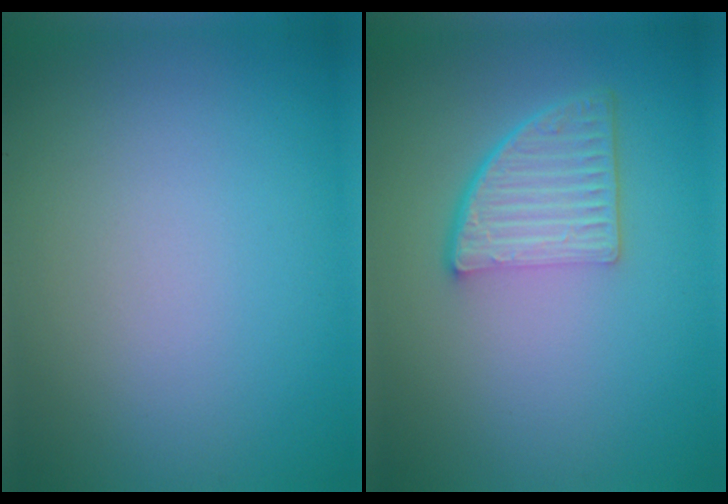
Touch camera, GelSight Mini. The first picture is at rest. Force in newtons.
{"total": 4.7, "press": 3.4, "slide": 3.2}